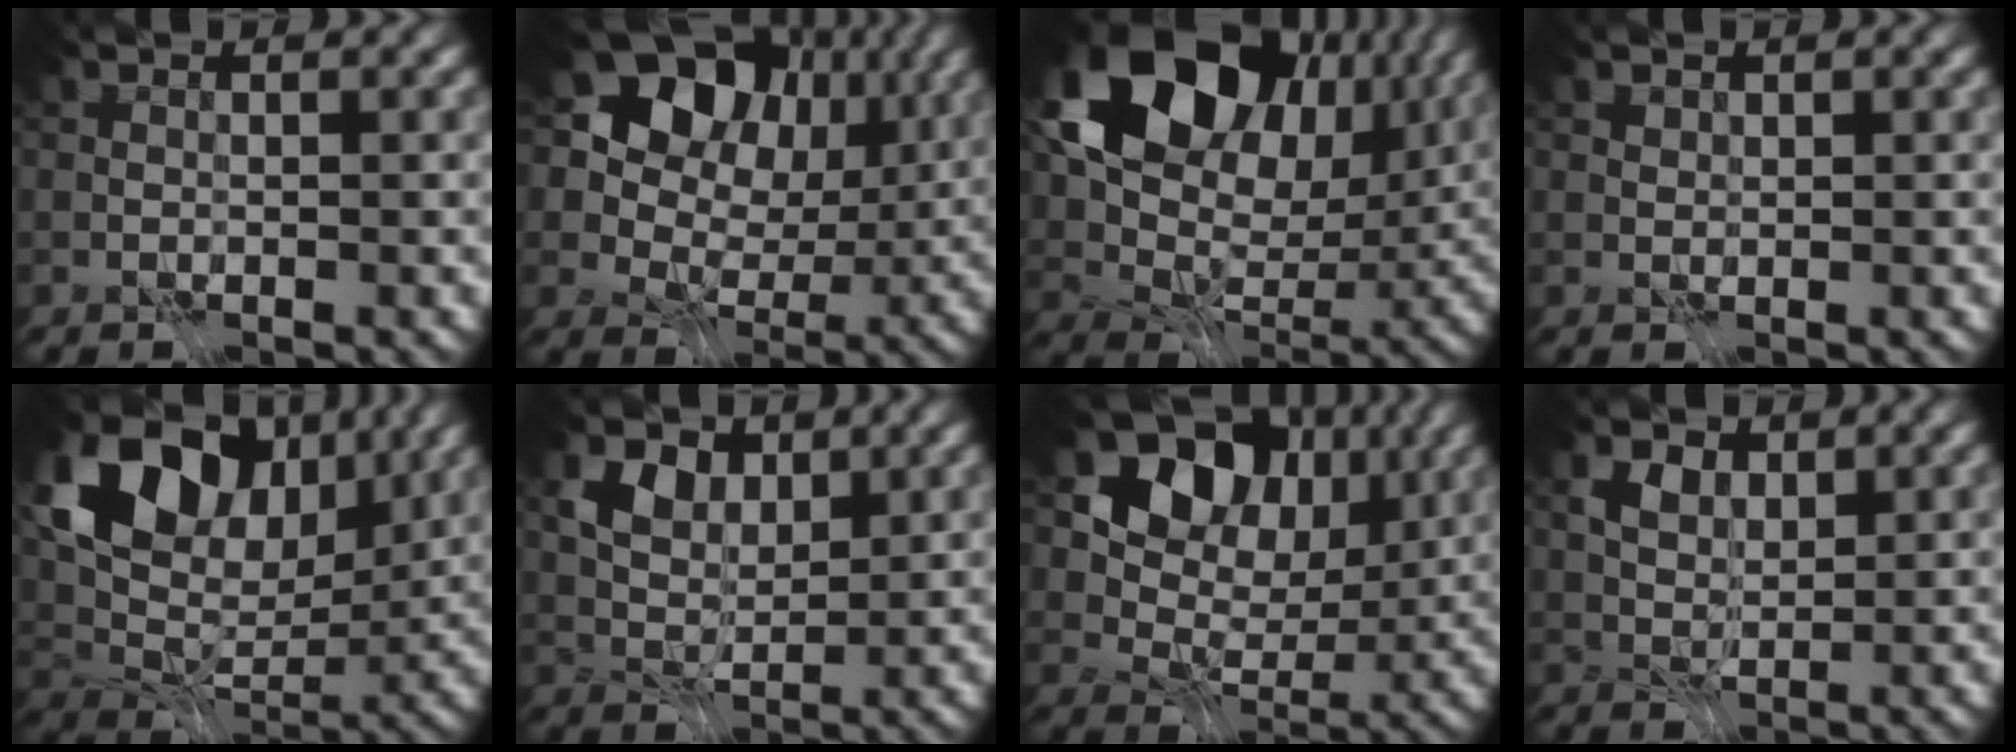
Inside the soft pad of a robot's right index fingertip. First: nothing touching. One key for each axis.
{"total": 12.3, "fx": 4.3, "fy": 9.4, "fz": 6.7, "tx": -0.118, "ty": 0.031, "tz": 0.056}
{"total": 18.0, "fx": 6.6, "fy": 12.7, "fz": 10.9, "tx": -0.187, "ty": 0.018, "tz": 0.127}
{"total": 0.6, "fx": 0.5, "fy": 0.4, "fz": 0.2, "tx": -0.004, "ty": -0.003, "tz": 0.013}
{"total": 13.2, "fx": 4.6, "fy": 8.5, "fz": 9.0, "tx": -0.161, "ty": 0.022, "tz": 0.077}
{"total": 4.3, "fx": 1.7, "fy": 3.0, "fz": 2.7, "tx": -0.052, "ty": -0.008, "tz": 0.029}
{"total": 10.8, "fx": 4.0, "fy": 8.0, "fz": 6.0, "tx": -0.097, "ty": 0.002, "tz": 0.053}
{"total": 2.7, "fx": 1.1, "fy": 1.7, "fz": 1.8, "tx": -0.032, "ty": -0.005, "tz": 0.016}